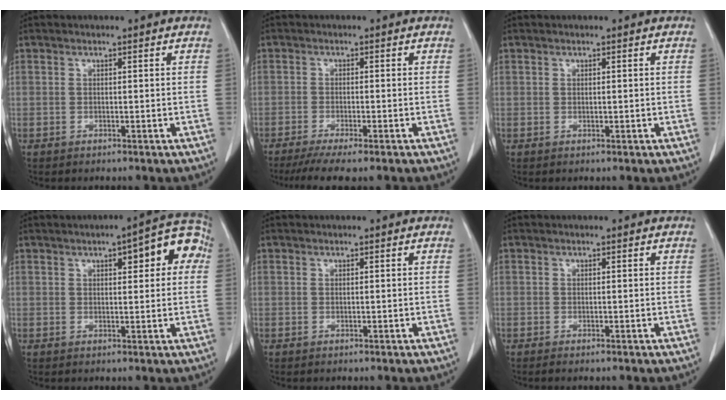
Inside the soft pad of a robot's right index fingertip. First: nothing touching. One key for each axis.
{"total": 7.4, "fx": -6.0, "fy": 0.2, "fz": 4.4, "tx": -0.064, "ty": -0.015, "tz": -0.094}
{"total": 0.0}
{"total": 8.5, "fx": 2.8, "fy": 2.3, "fz": 7.7, "tx": -0.090, "ty": 0.028, "tz": 0.029}
{"total": 0.0}
{"total": 0.6, "fx": -0.4, "fy": -0.3, "fz": 0.3, "tx": -0.009, "ty": -0.002, "tz": -0.009}